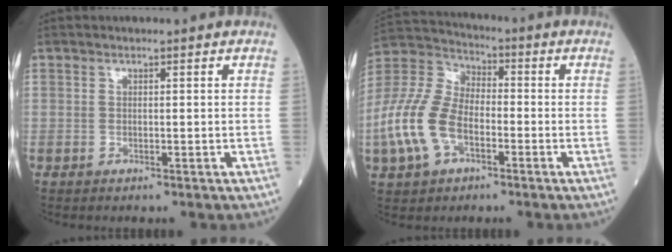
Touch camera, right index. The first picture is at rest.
{"total": 12.9, "force": [-4.1, 7.5, 9.6], "torque": [-0.240, 0.015, -0.082]}